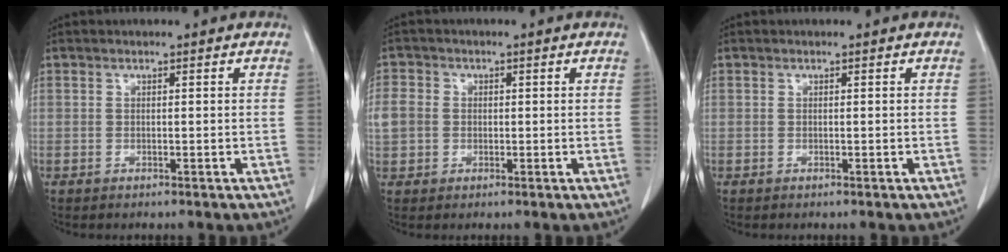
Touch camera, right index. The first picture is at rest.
{"total": 4.4, "force": [0.1, 3.9, 2.0], "torque": [-0.051, 0.014, 0.004]}
{"total": 0.0}